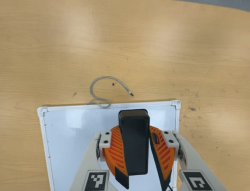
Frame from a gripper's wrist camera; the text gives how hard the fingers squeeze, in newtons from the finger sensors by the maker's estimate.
{"total": 9.9, "left": 9.2, "right": 10.5}